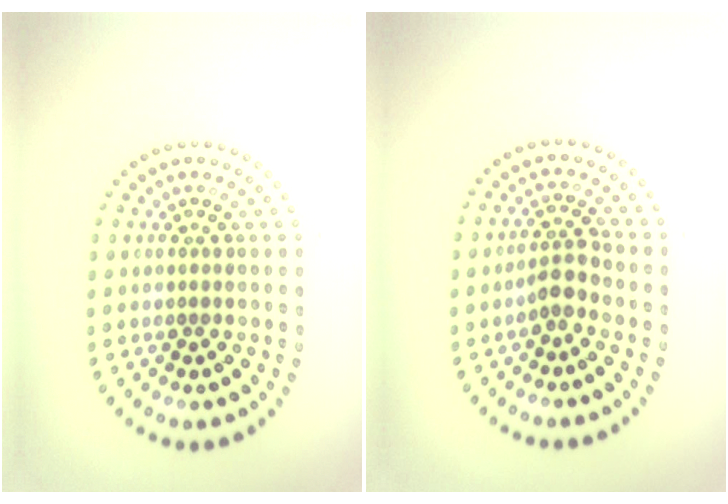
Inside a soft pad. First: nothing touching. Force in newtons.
{"total": 2.2, "press": 1.9, "slide": 1.1}